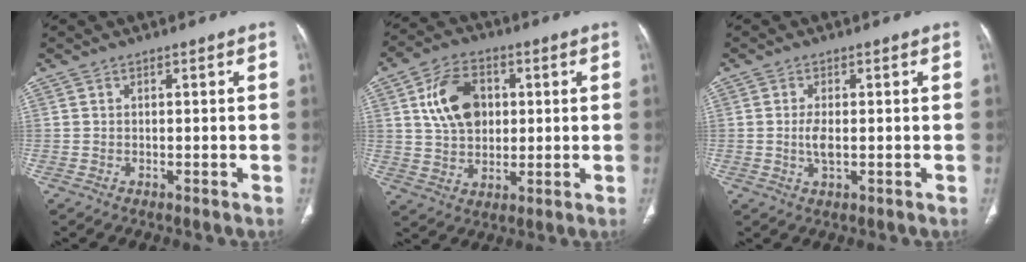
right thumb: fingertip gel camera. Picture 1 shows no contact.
{"total": 11.7, "force": [2.7, 8.4, 7.8], "torque": [-0.113, 0.000, 0.049]}
{"total": 2.9, "force": [-0.2, 1.2, 2.6], "torque": [-0.055, -0.005, -0.004]}